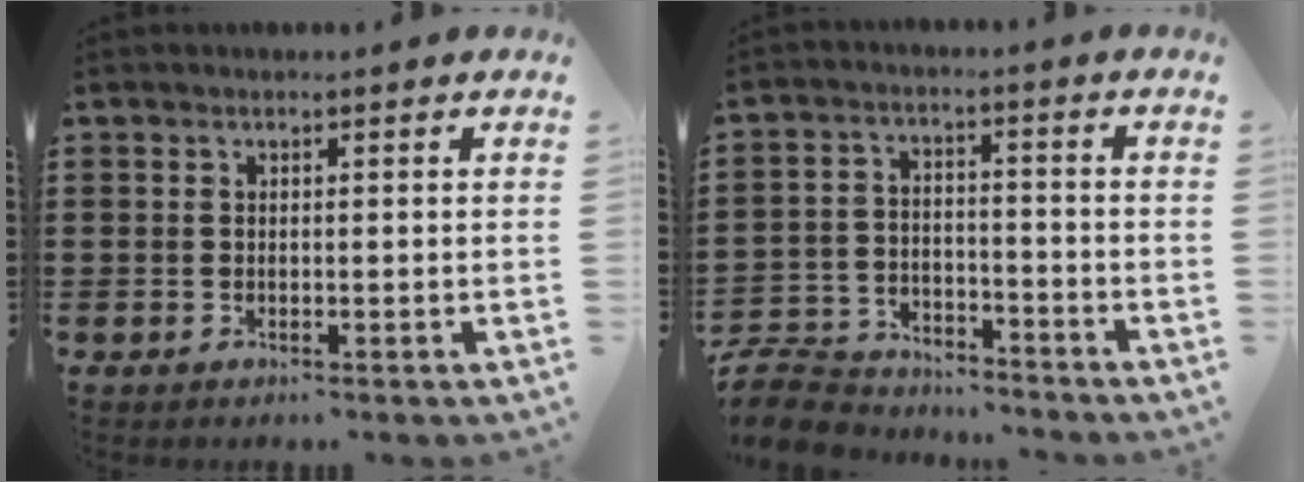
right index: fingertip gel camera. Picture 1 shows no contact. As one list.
[{"total": 7.9, "force": [-7.6, 1.7, 1.1], "torque": [-0.032, 0.017, -0.154]}]